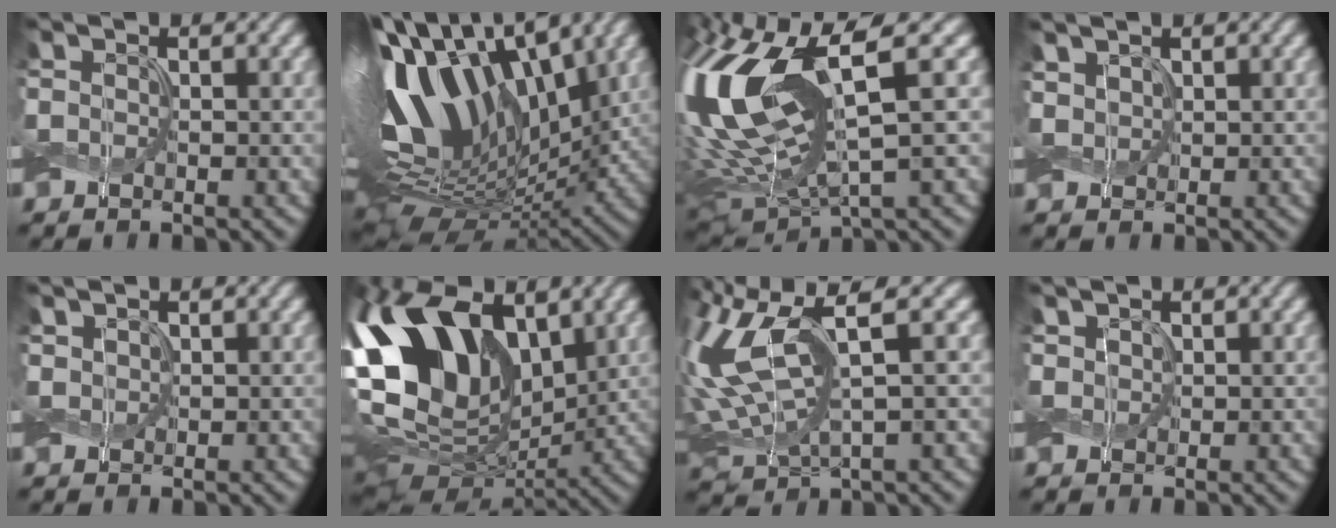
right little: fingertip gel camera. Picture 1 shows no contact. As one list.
[{"total": 14.8, "force": [4.3, 8.9, 11.0], "torque": [-0.236, 0.029, 0.067]}, {"total": 16.3, "force": [2.7, 6.2, 14.8], "torque": [-0.345, 0.009, 0.067]}, {"total": 1.8, "force": [1.1, 1.1, 0.8], "torque": [-0.023, 0.006, 0.022]}, {"total": 1.1, "force": [0.7, 0.7, 0.4], "torque": [-0.010, 0.003, 0.015]}, {"total": 15.6, "force": [3.4, 10.0, 11.6], "torque": [-0.248, 0.011, 0.049]}, {"total": 10.3, "force": [2.5, 4.3, 9.1], "torque": [-0.223, -0.003, 0.060]}, {"total": 1.1, "force": [0.7, 0.8, 0.3], "torque": [-0.011, 0.003, 0.013]}]